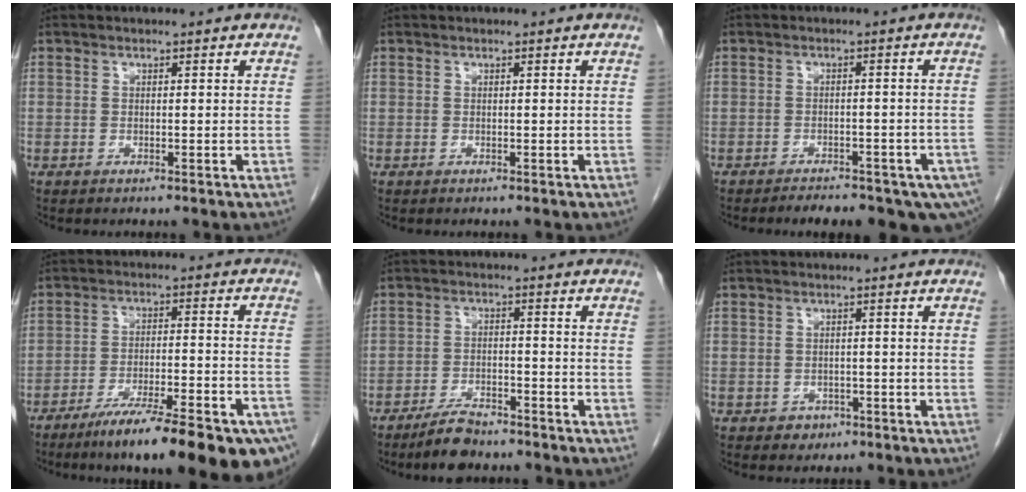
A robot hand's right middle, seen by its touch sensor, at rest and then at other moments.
{"total": 0.0}
{"total": 12.7, "force": [-9.1, 4.9, 7.4], "torque": [-0.092, -0.004, -0.108]}
{"total": 21.6, "force": [-15.5, 3.0, 14.8], "torque": [-0.156, -0.009, -0.228]}
{"total": 5.7, "force": [-4.9, 1.5, 2.6], "torque": [-0.050, -0.007, -0.087]}
{"total": 2.0, "force": [-1.2, 1.5, 0.5], "torque": [-0.010, 0.004, -0.012]}